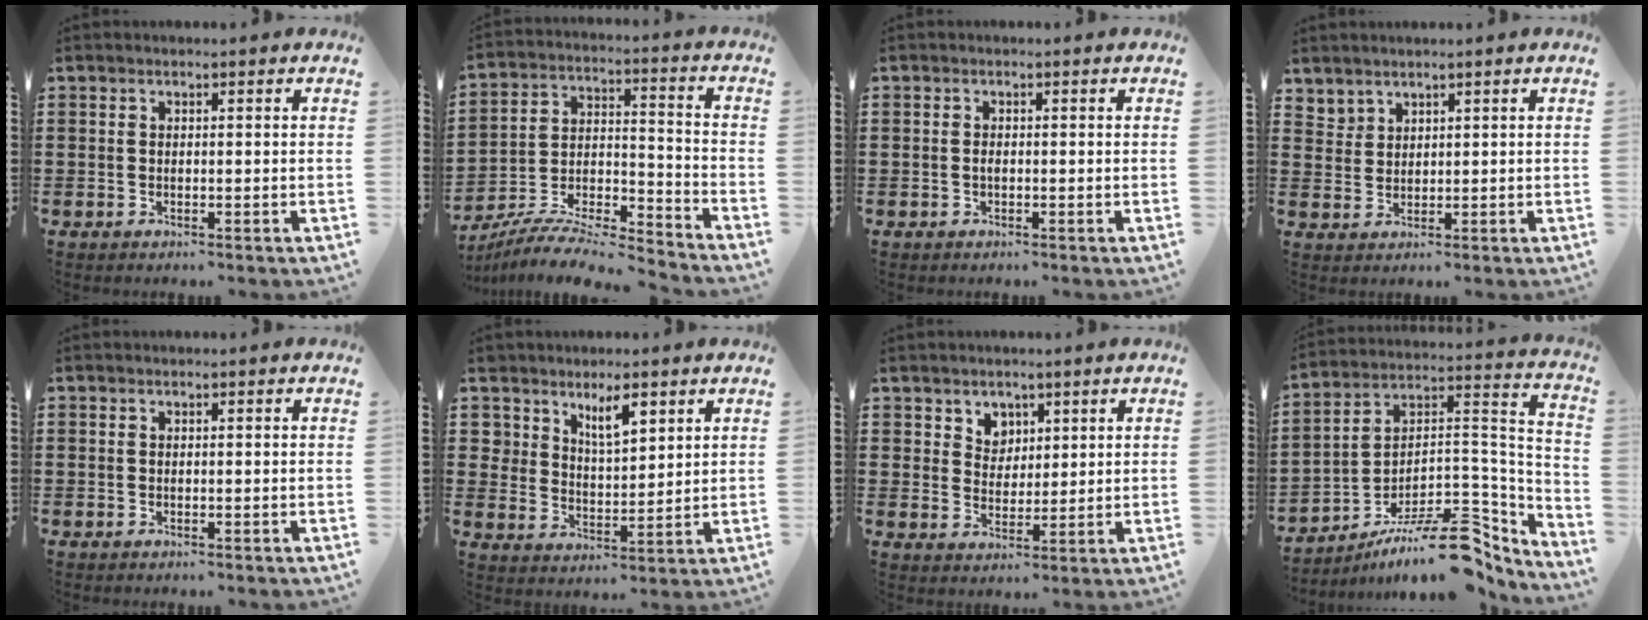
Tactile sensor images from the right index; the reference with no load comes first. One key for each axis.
{"total": 8.3, "fx": -7.7, "fy": 1.0, "fz": 2.9, "tx": -0.051, "ty": 0.006, "tz": -0.153}
{"total": 0.6, "fx": -0.1, "fy": 0.3, "fz": 0.5, "tx": -0.013, "ty": -0.004, "tz": -0.002}
{"total": 2.6, "fx": 2.1, "fy": 1.4, "fz": -0.1, "tx": -0.007, "ty": 0.004, "tz": 0.044}
{"total": 0.0}
{"total": 5.8, "fx": 4.2, "fy": 2.8, "fz": 2.8, "tx": -0.055, "ty": -0.001, "tz": 0.074}
{"total": 4.1, "fx": 2.6, "fy": 3.1, "fz": 0.1, "tx": -0.020, "ty": 0.009, "tz": 0.048}
{"total": 12.7, "fx": -8.9, "fy": 4.2, "fz": 8.0, "tx": -0.106, "ty": 0.034, "tz": -0.155}